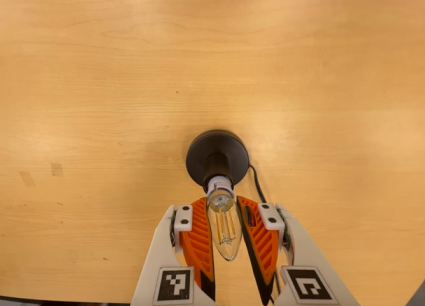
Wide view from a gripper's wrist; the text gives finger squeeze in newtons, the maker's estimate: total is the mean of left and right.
{"total": 11.4, "left": 11.1, "right": 11.7}